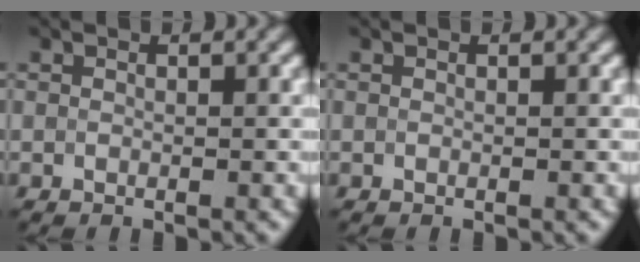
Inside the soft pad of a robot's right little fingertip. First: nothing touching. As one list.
[{"total": 0.0}]